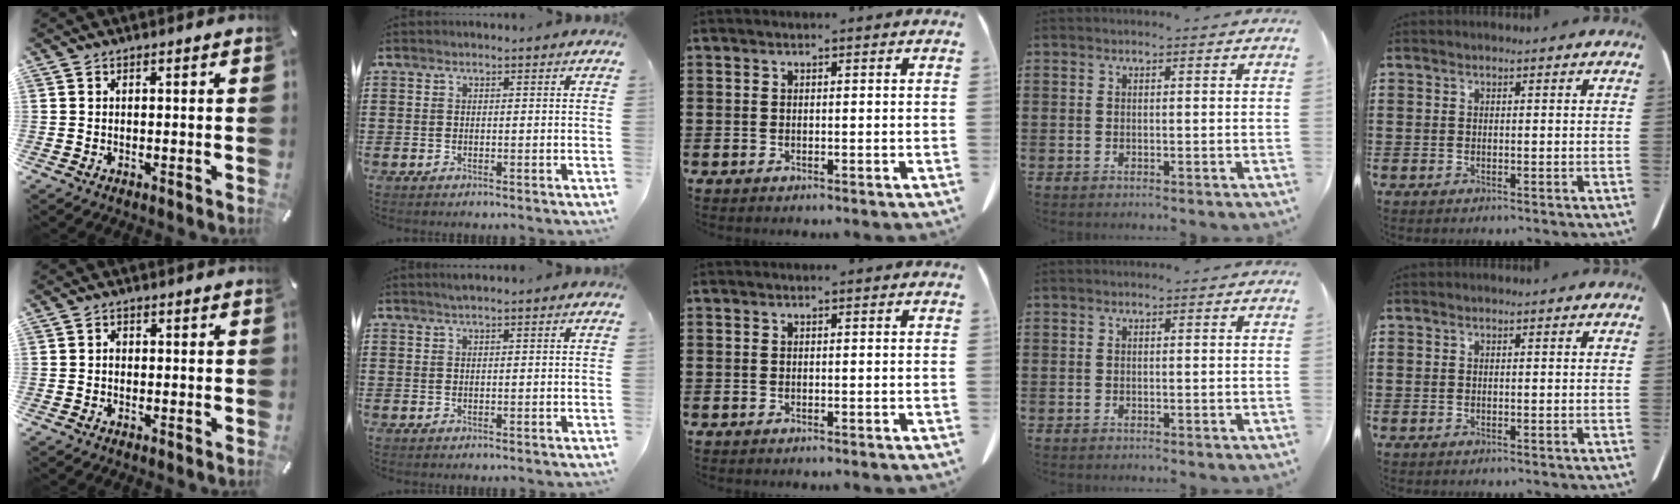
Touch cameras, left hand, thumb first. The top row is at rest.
{"thumb": {"total": 1.1, "force": [-0.2, 0.9, 0.5], "torque": [-0.009, 0.005, -0.005]}, "index": {"total": 0.9, "force": [0.7, 0.0, 0.6], "torque": [-0.011, 0.001, 0.013]}}